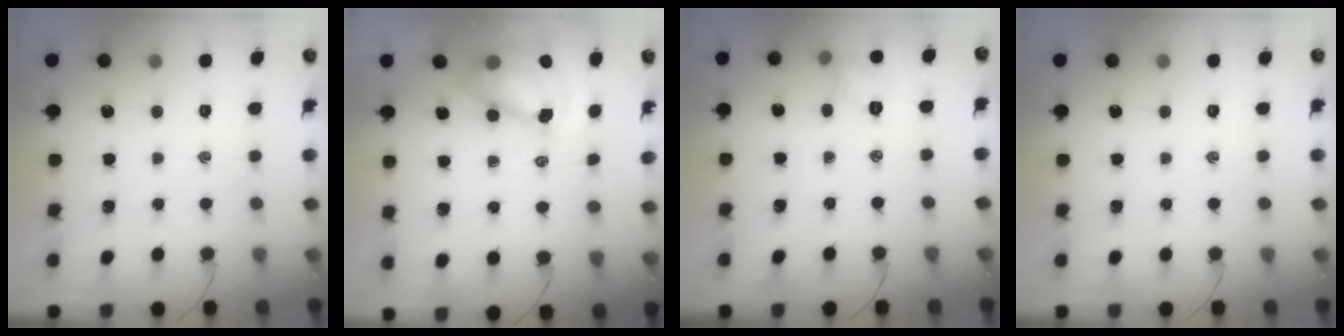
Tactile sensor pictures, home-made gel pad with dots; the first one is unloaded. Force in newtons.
{"total": 8.5, "press": 8.2, "slide": 2.0}
{"total": 5.6, "press": 5.5, "slide": 1.0}
{"total": 0.0}